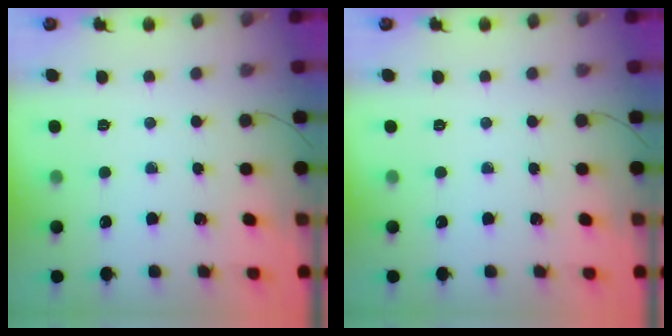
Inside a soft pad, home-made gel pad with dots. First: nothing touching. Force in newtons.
{"total": 0.0}